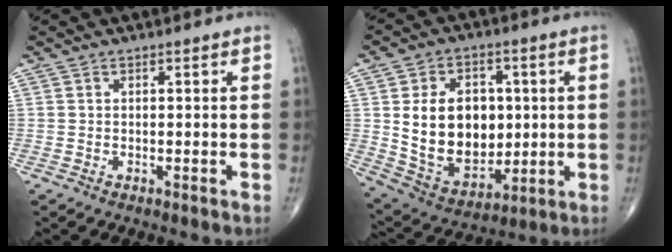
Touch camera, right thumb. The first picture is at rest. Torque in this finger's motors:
{"motor_torque": [0.79, 0.83, 0.14, -0.01, 0.15]}